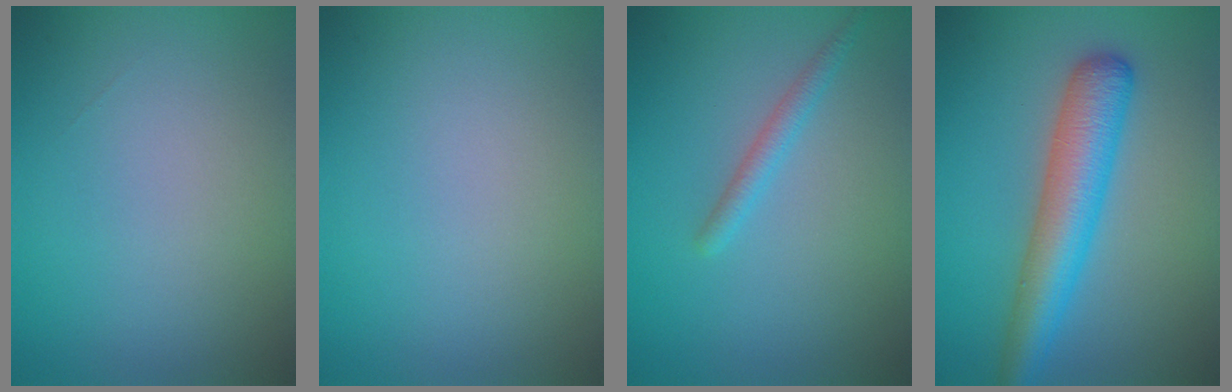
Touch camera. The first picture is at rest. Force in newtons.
{"total": 0.0}
{"total": 1.5, "press": 1.5, "slide": 0.0}
{"total": 6.1, "press": 6.1, "slide": 0.2}